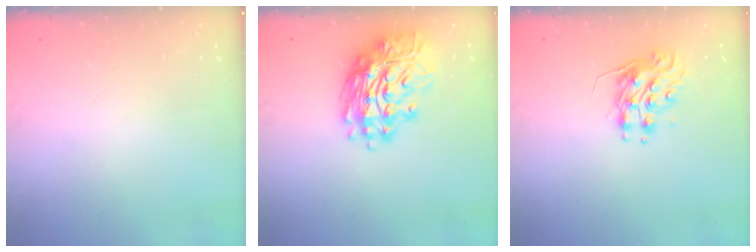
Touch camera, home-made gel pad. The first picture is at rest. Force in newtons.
{"total": 16.8, "press": 16.7, "slide": 1.9}
{"total": 8.8, "press": 8.7, "slide": 0.4}